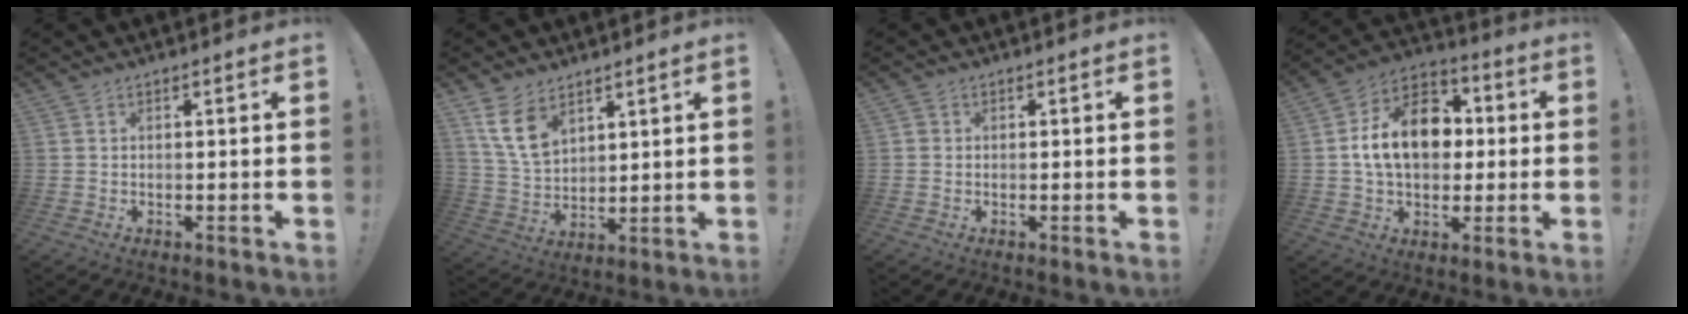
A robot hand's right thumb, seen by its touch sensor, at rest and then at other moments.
{"total": 9.0, "force": [5.4, 5.3, 5.0], "torque": [-0.092, -0.019, 0.108]}
{"total": 0.8, "force": [0.1, 0.7, 0.1], "torque": [-0.001, 0.001, 0.002]}
{"total": 17.8, "force": [1.5, 12.5, 12.6], "torque": [-0.205, 0.013, 0.030]}